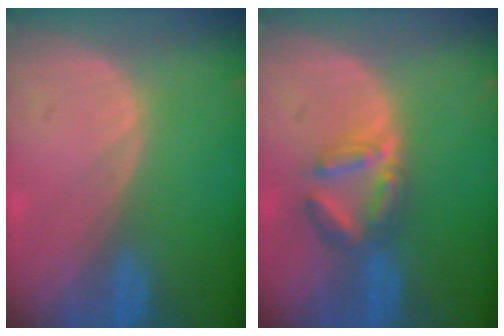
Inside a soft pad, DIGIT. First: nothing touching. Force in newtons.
{"total": 5.0, "press": 5.0, "slide": 0.5}